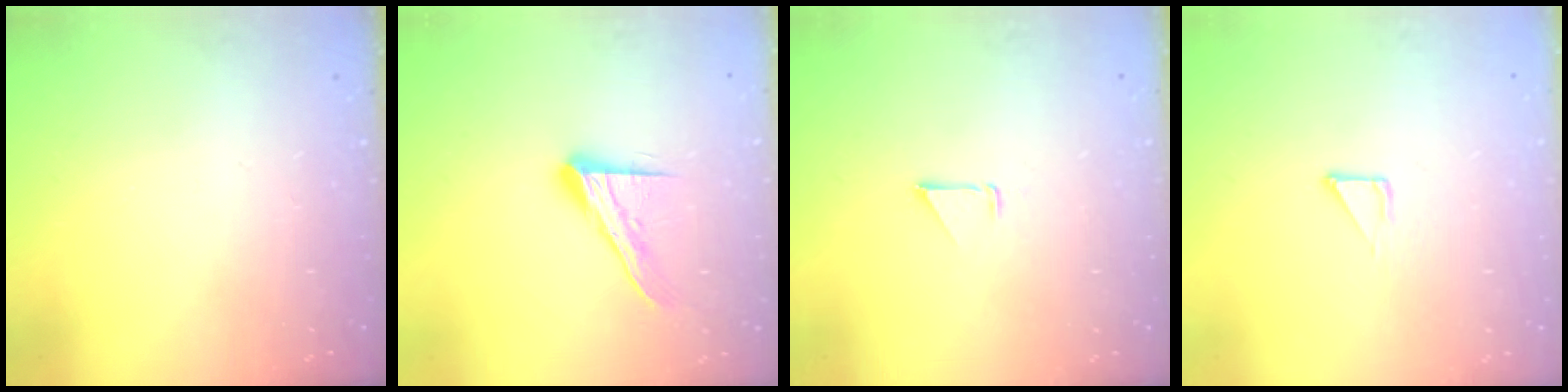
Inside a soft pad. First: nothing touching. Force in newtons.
{"total": 13.4, "press": 13.3, "slide": 1.1}
{"total": 1.9, "press": 1.9, "slide": 0.0}
{"total": 2.3, "press": 2.3, "slide": 0.1}